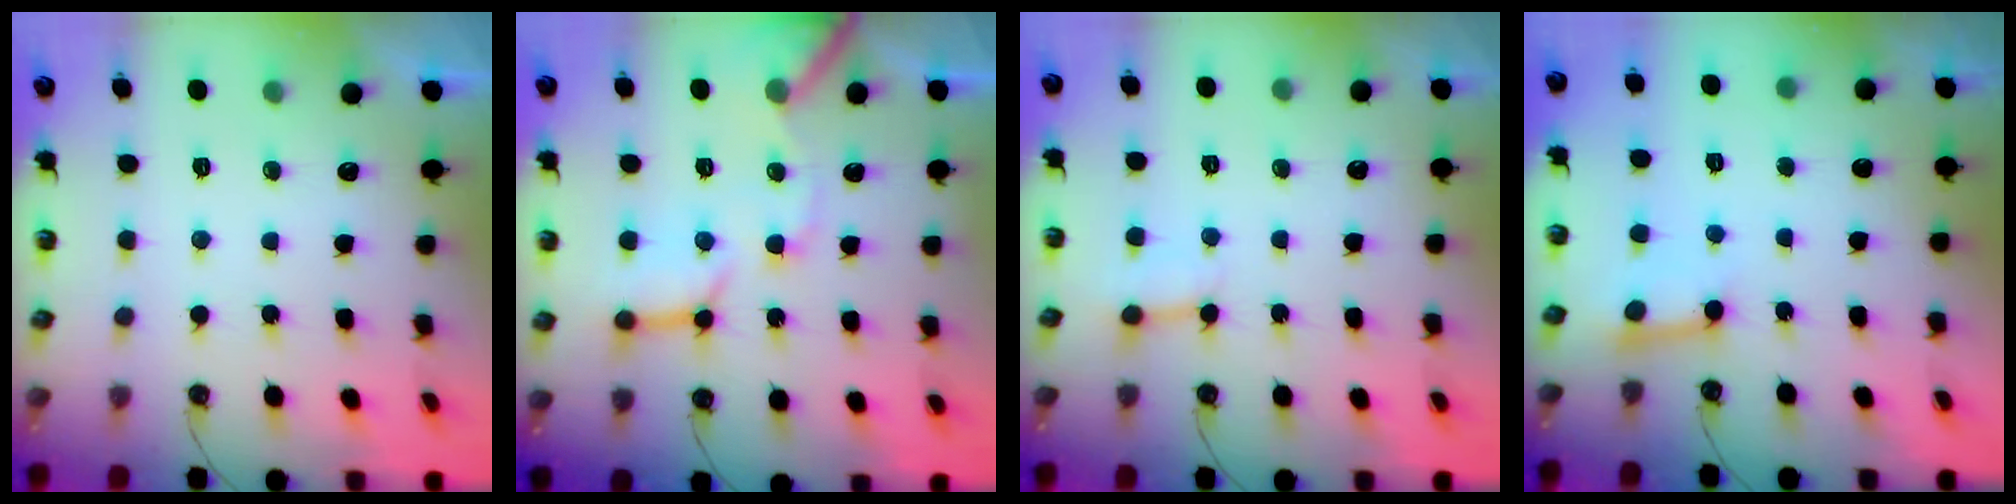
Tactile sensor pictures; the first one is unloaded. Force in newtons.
{"total": 14.7, "press": 14.7, "slide": 1.6}
{"total": 4.1, "press": 4.0, "slide": 0.4}
{"total": 6.0, "press": 6.0, "slide": 0.6}